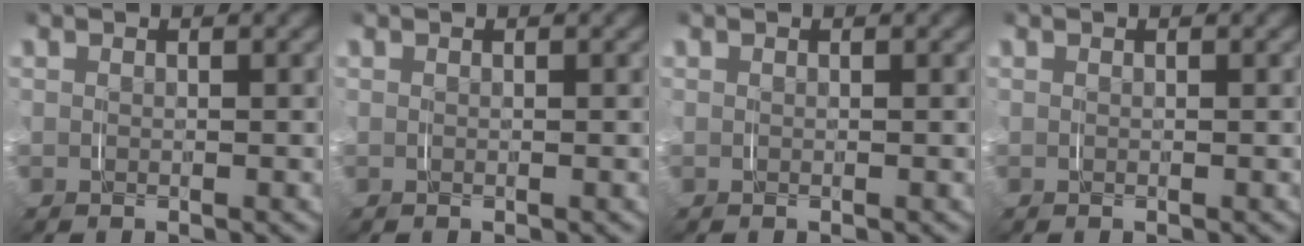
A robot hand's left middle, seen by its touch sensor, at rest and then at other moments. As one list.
[{"total": 0.0}, {"total": 0.0}, {"total": 0.0}]